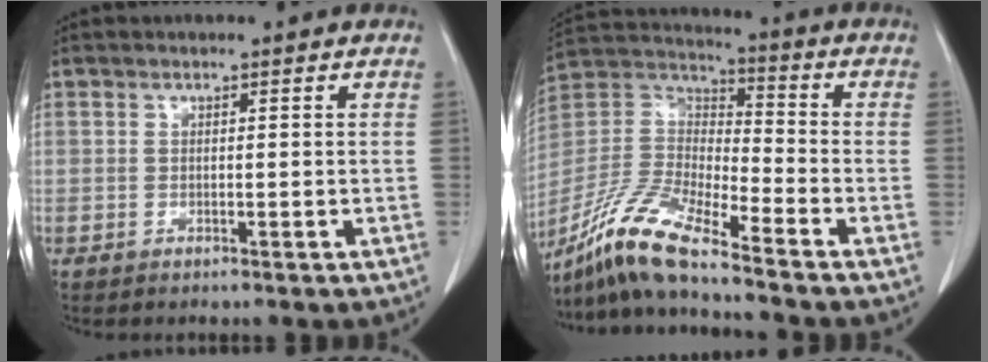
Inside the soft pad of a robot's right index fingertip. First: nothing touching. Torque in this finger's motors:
{"motor_torque": [0.19, -0.92, -0.37, -0.21]}